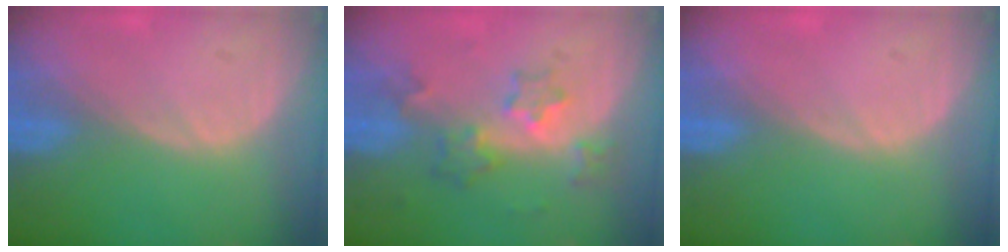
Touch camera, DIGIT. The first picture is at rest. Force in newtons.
{"total": 6.0, "press": 5.5, "slide": 2.5}
{"total": 0.0}